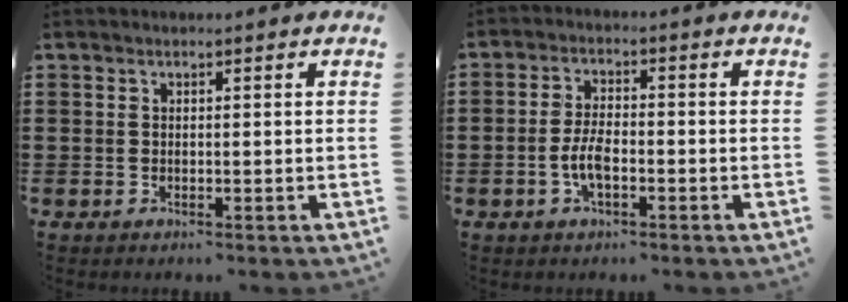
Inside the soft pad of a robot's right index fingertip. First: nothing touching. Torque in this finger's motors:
{"motor_torque": [2.14, 0.00, 0.45, 0.01]}